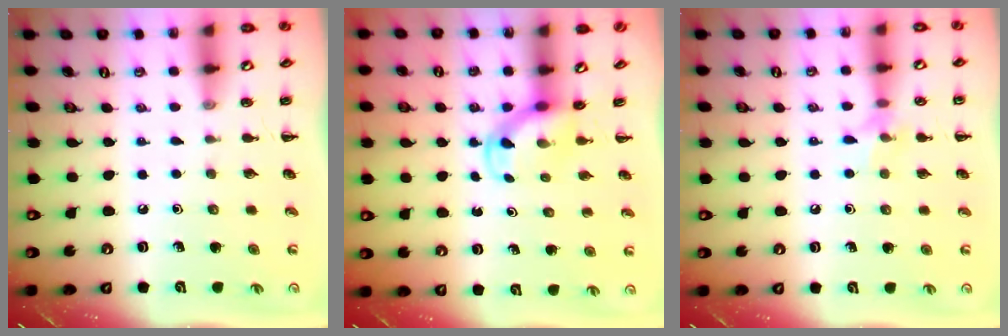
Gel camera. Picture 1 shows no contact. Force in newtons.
{"total": 3.7, "press": 3.5, "slide": 1.3}
{"total": 7.1, "press": 6.9, "slide": 1.6}